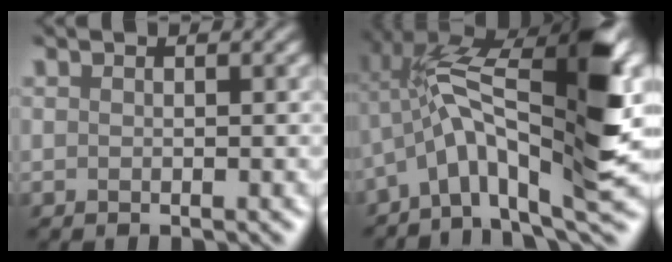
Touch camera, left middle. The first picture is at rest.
{"total": 12.3, "force": [0.7, 3.8, 11.7], "torque": [-0.205, 0.014, 0.009]}